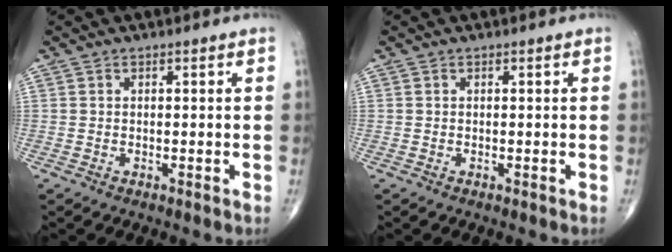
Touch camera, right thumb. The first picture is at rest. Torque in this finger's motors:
{"motor_torque": [0.00, 0.00, 0.01, 0.01, 0.00]}